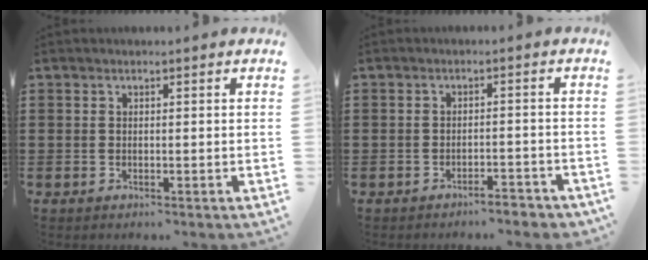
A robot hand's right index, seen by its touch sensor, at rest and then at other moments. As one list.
[{"total": 2.7, "force": [-2.6, 0.1, 0.7], "torque": [-0.016, 0.001, -0.054]}]